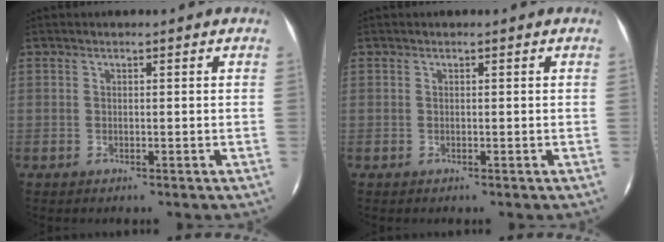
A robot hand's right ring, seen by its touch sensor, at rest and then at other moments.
{"total": 0.0}